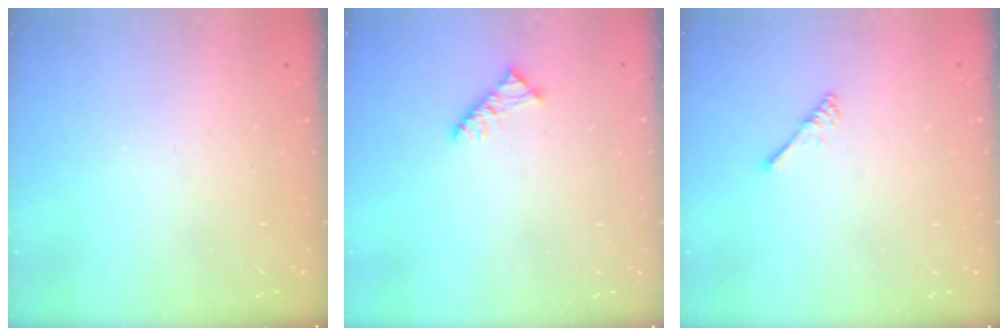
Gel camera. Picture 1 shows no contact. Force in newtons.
{"total": 5.2, "press": 5.1, "slide": 0.8}
{"total": 2.5, "press": 2.5, "slide": 0.4}